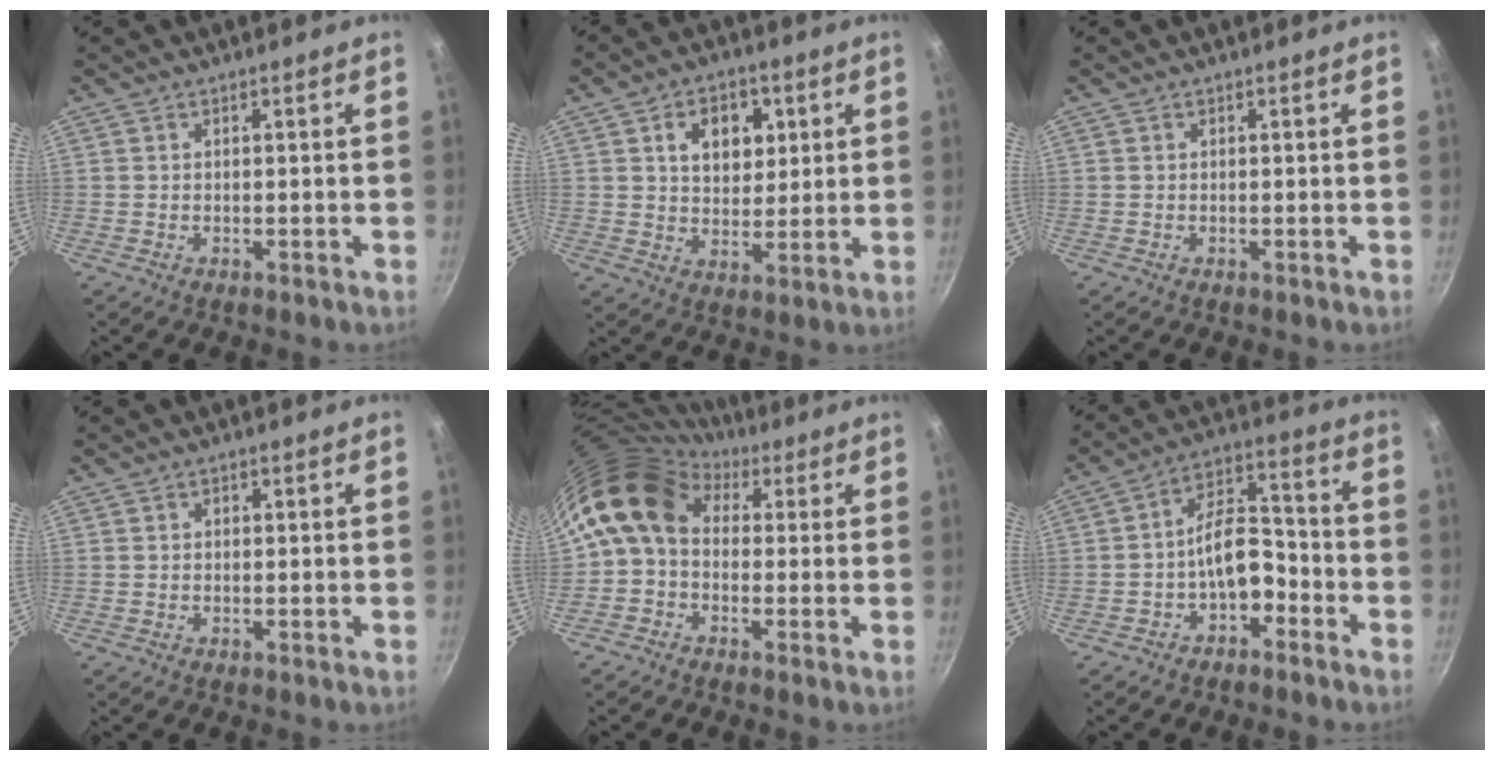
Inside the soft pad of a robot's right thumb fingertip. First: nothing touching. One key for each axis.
{"total": 7.0, "fx": 2.3, "fy": 5.0, "fz": 4.4, "tx": -0.045, "ty": -0.005, "tz": 0.035}
{"total": 0.0}
{"total": 0.7, "fx": 0.1, "fy": 0.7, "fz": 0.3, "tx": -0.001, "ty": 0.004, "tz": 0.000}
{"total": 10.5, "fx": 2.5, "fy": 7.9, "fz": 6.5, "tx": -0.102, "ty": 0.019, "tz": 0.019}
{"total": 9.2, "fx": -3.6, "fy": 5.4, "fz": 6.4, "tx": -0.074, "ty": 0.060, "tz": -0.062}